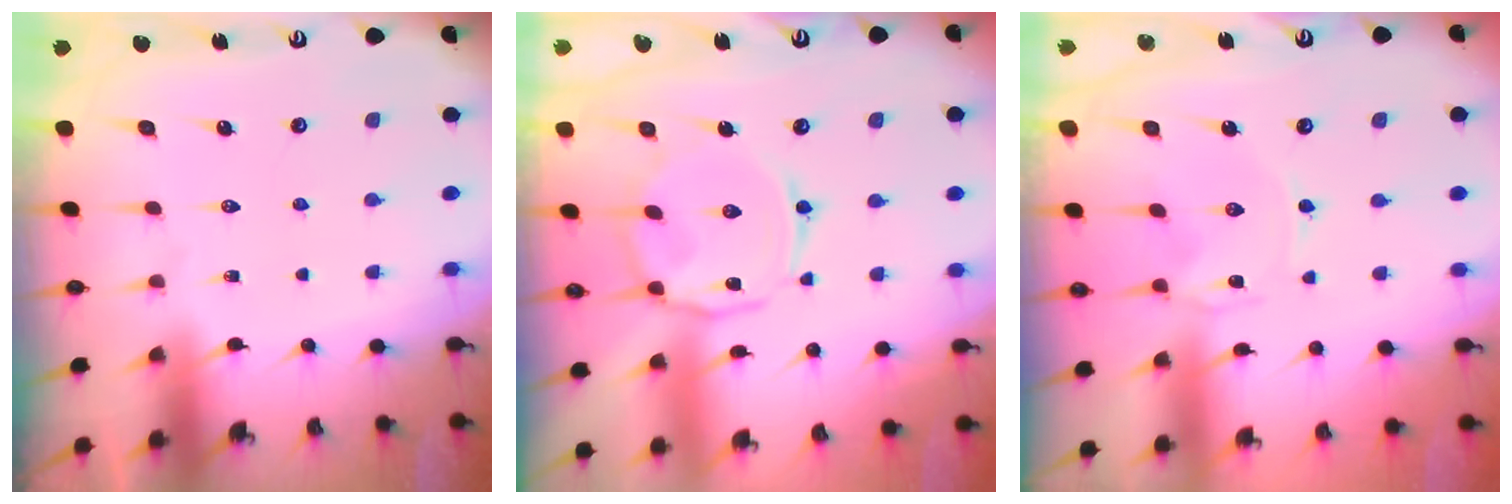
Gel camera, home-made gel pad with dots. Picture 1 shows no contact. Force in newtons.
{"total": 8.9, "press": 8.8, "slide": 0.9}
{"total": 0.5, "press": 0.5, "slide": 0.1}